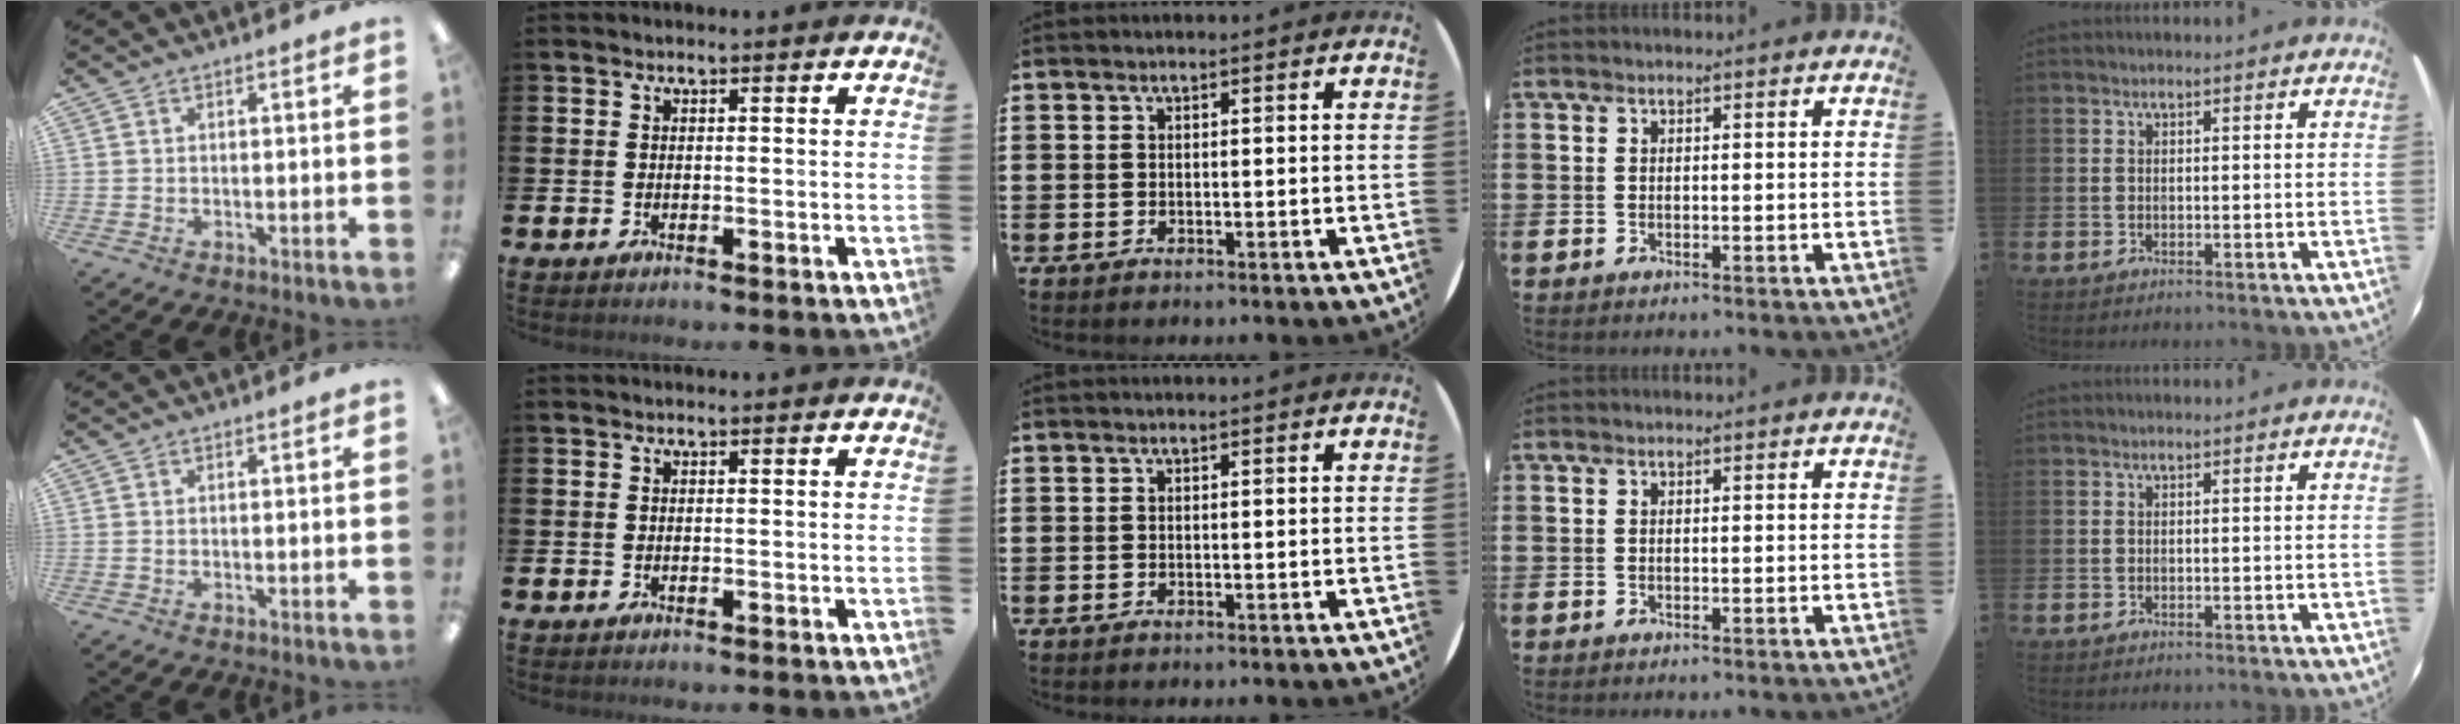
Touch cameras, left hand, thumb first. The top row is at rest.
{}